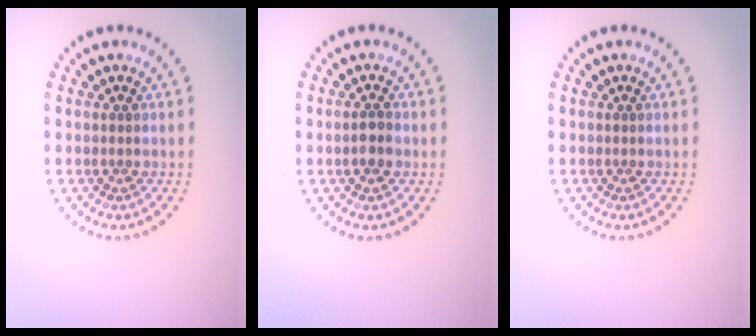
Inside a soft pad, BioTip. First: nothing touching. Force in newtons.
{"total": 1.6, "press": 1.6, "slide": 0.3}
{"total": 0.0}